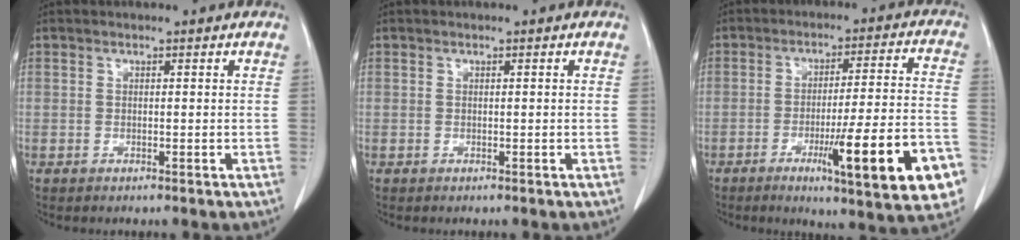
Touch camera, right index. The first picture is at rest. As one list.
[{"total": 0.0}, {"total": 18.0, "force": [-7.5, 1.3, 16.3], "torque": [-0.184, -0.005, -0.099]}]